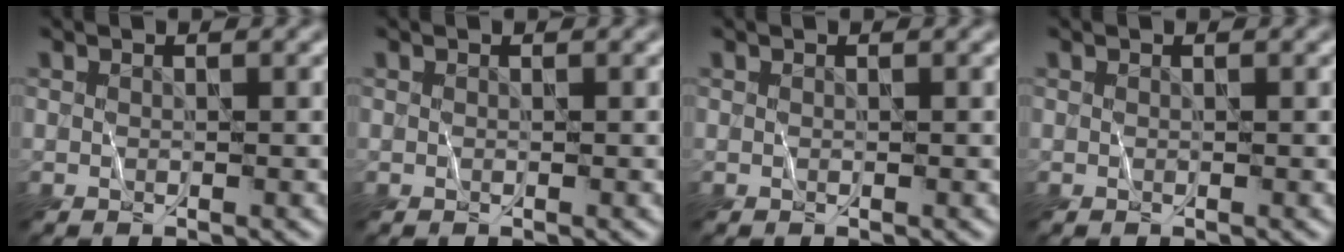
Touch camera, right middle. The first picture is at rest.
{"total": 0.0}
{"total": 0.0}
{"total": 0.0}